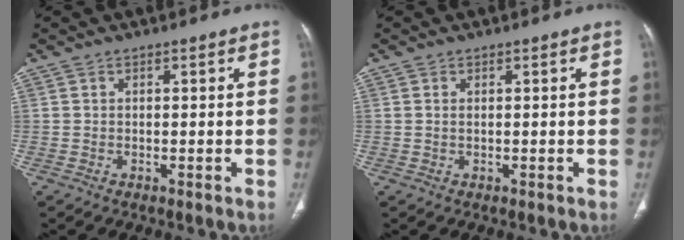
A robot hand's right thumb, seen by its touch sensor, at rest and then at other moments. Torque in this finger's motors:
{"motor_torque": [-0.48, 0.14, 0.10, 0.39, 0.02]}